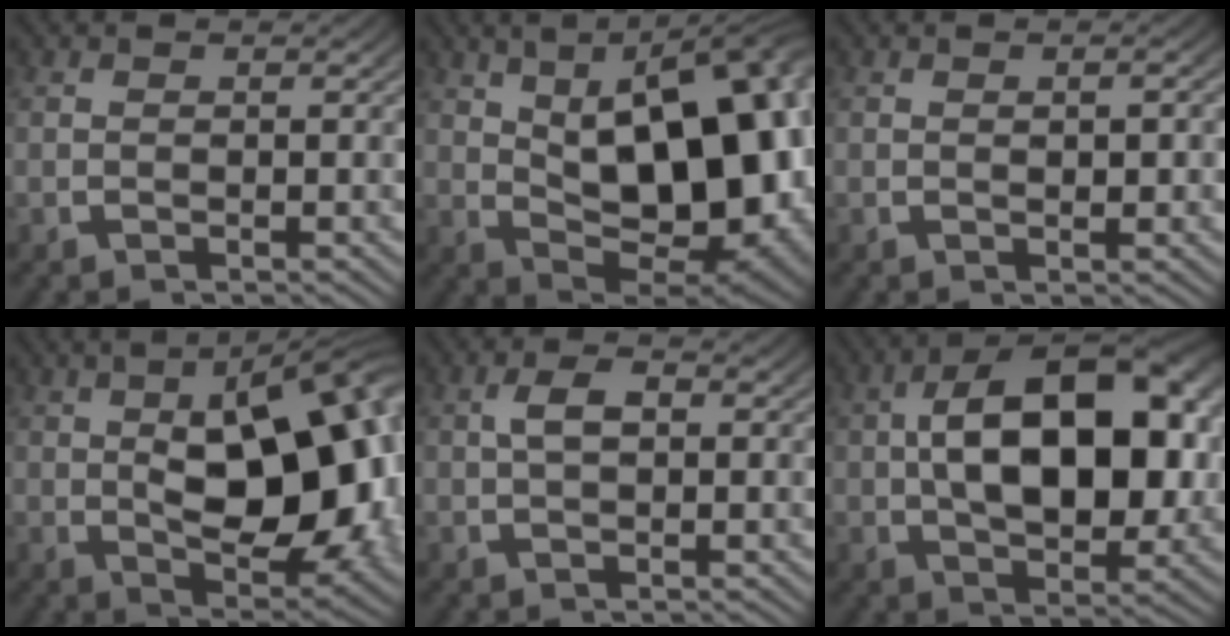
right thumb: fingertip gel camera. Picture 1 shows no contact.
{"total": 18.6, "force": [2.0, 10.1, 15.5], "torque": [-0.224, -0.041, 0.056]}
{"total": 1.3, "force": [0.0, 0.6, 1.2], "torque": [-0.012, -0.004, 0.004]}
{"total": 15.2, "force": [0.5, 7.9, 13.0], "torque": [-0.191, -0.025, 0.023]}
{"total": 2.5, "force": [0.4, 1.3, 2.1], "torque": [-0.037, 0.005, 0.007]}
{"total": 15.9, "force": [0.8, 9.3, 12.8], "torque": [-0.197, -0.032, 0.027]}